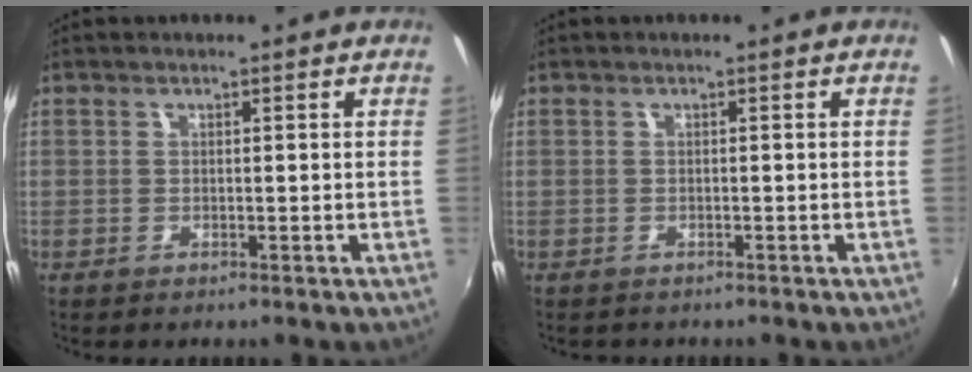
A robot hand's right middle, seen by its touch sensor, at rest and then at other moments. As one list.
[{"total": 0.9, "force": [-0.7, 0.6, -0.1], "torque": [-0.002, 0.001, -0.010]}]